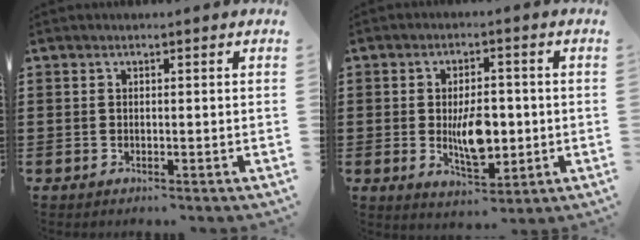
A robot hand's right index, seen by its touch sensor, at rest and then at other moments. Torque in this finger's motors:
{"motor_torque": [0.29, 0.27, 0.41, 0.05]}